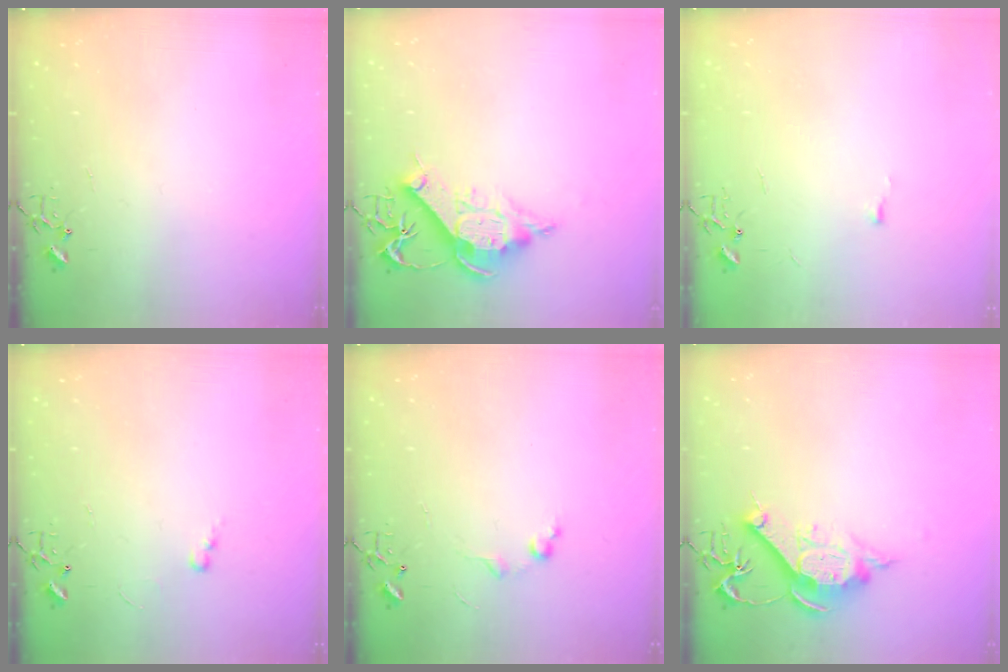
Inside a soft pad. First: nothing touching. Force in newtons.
{"total": 11.5, "press": 11.4, "slide": 1.8}
{"total": 3.0, "press": 2.9, "slide": 0.4}
{"total": 4.8, "press": 4.7, "slide": 0.6}
{"total": 5.6, "press": 5.6, "slide": 0.7}
{"total": 11.9, "press": 11.9, "slide": 1.0}